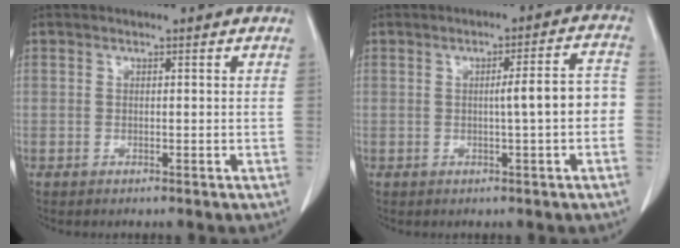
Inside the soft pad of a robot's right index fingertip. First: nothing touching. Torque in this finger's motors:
{"motor_torque": [1.00, -0.29, 0.48, 0.10]}